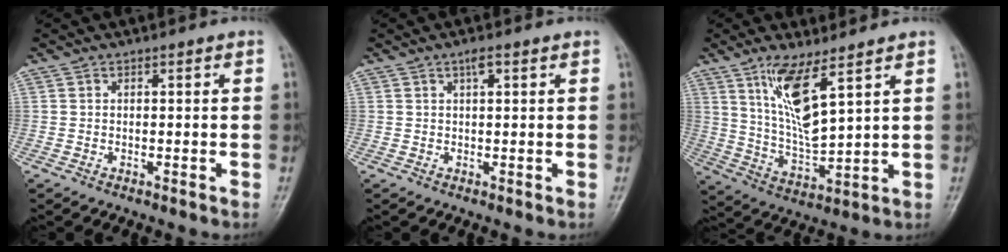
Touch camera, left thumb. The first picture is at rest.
{"total": 1.9, "force": [1.0, 0.5, 1.6], "torque": [-0.027, 0.004, 0.016]}
{"total": 10.9, "force": [5.9, 2.5, 8.8], "torque": [-0.167, -0.042, 0.127]}